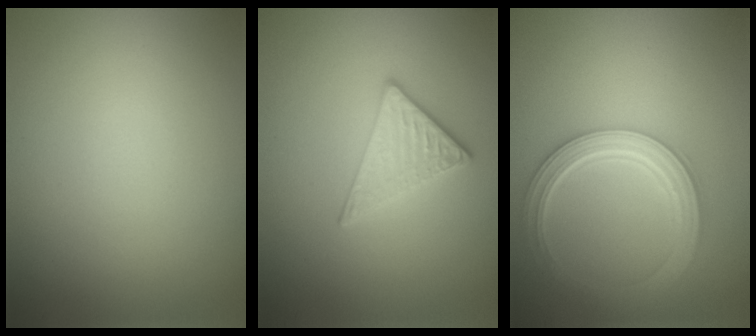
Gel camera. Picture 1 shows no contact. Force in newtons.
{"total": 2.8, "press": 2.6, "slide": 1.1}
{"total": 5.1, "press": 4.0, "slide": 3.1}